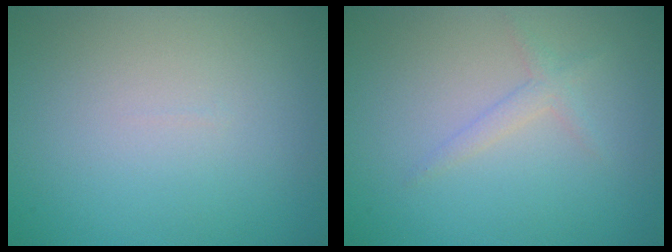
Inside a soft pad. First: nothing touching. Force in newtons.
{"total": 1.3, "press": 1.3, "slide": 0.1}